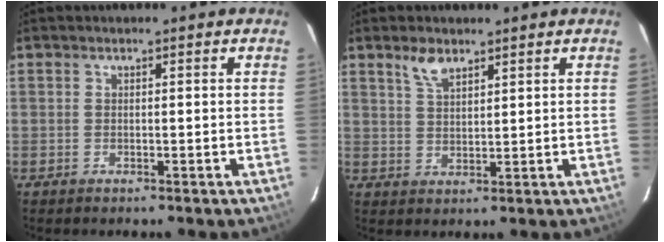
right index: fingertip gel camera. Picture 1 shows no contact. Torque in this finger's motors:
{"motor_torque": [0.33, 0.28, 0.06, 0.04]}